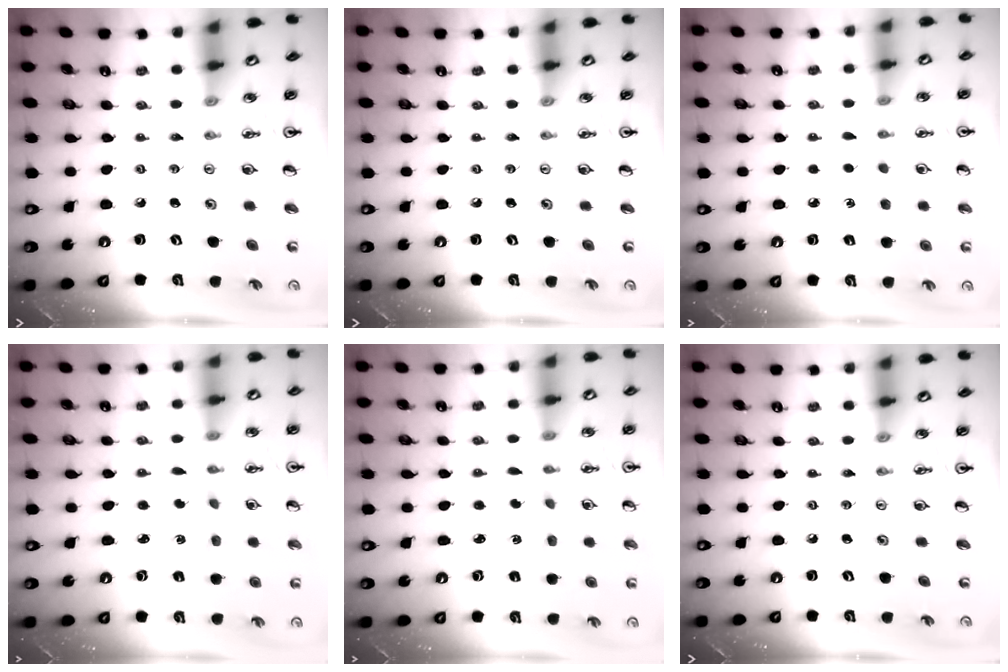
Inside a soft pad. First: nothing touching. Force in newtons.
{"total": 0.0}
{"total": 2.9, "press": 2.8, "slide": 0.4}
{"total": 2.7, "press": 2.7, "slide": 0.5}
{"total": 2.7, "press": 2.7, "slide": 0.5}
{"total": 0.0}